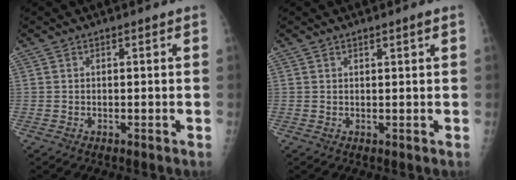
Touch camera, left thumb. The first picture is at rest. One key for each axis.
{"total": 1.1, "fx": 0.8, "fy": -0.1, "fz": 0.7, "tx": -0.009, "ty": -0.005, "tz": 0.013}